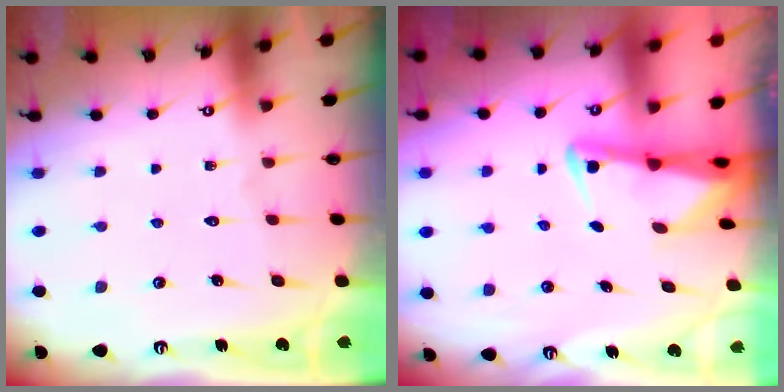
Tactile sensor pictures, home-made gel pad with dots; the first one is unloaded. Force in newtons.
{"total": 2.6, "press": 2.5, "slide": 0.6}